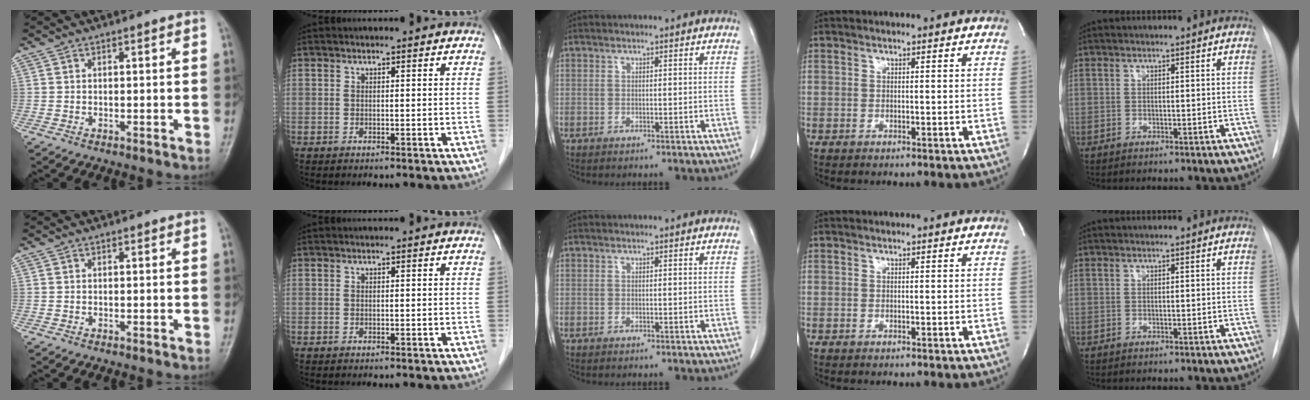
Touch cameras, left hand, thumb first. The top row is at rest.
{}